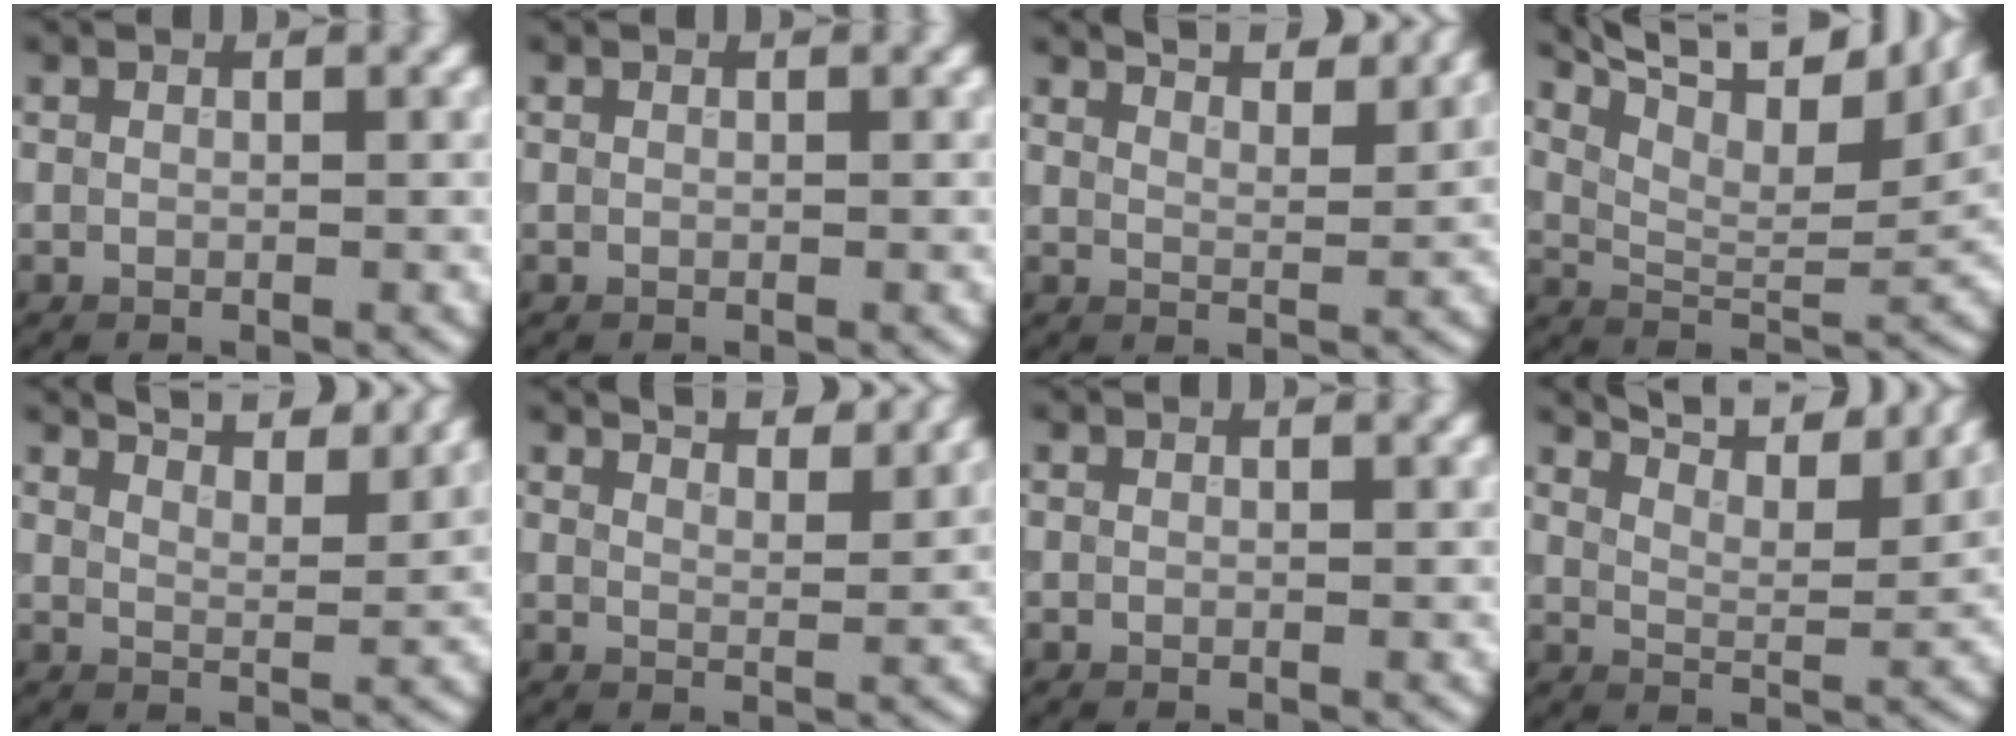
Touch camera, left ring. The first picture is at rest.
{"total": 0.0}
{"total": 7.3, "force": [6.2, 1.8, 3.6], "torque": [-0.030, 0.023, 0.050]}
{"total": 11.7, "force": [7.9, 3.9, 7.7], "torque": [-0.138, 0.019, 0.130]}
{"total": 8.3, "force": [6.9, 2.0, 4.0], "torque": [-0.040, 0.024, 0.059]}
{"total": 6.5, "force": [5.4, 1.6, 3.2], "torque": [-0.024, 0.022, 0.042]}
{"total": 0.8, "force": [0.7, 0.2, 0.2], "torque": [-0.009, -0.007, 0.006]}
{"total": 11.0, "force": [9.3, 2.4, 5.4], "torque": [-0.076, 0.023, 0.100]}